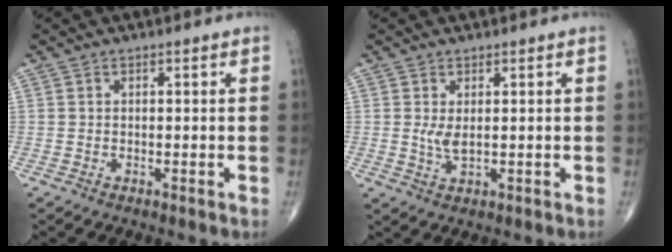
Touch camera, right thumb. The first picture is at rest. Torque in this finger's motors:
{"motor_torque": [0.56, 0.45, -0.03, -0.11, 0.01]}